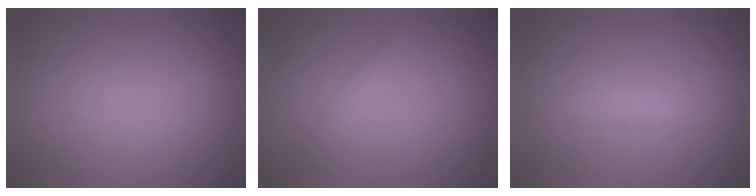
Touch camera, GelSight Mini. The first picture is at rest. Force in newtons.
{"total": 0.9, "press": 0.9, "slide": 0.1}
{"total": 1.6, "press": 1.6, "slide": 0.0}